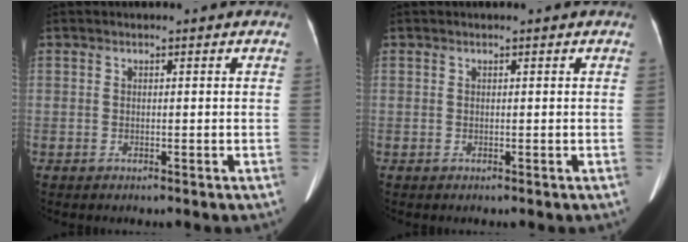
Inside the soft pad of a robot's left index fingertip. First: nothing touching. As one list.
[{"total": 0.0}]